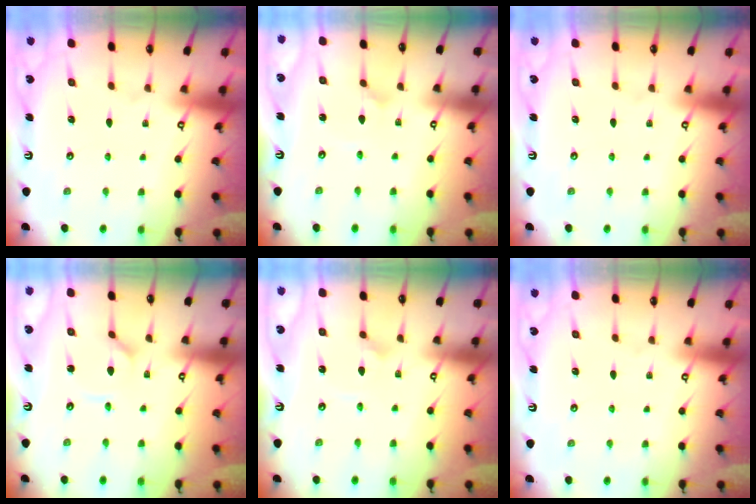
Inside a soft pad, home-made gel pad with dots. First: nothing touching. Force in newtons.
{"total": 0.9, "press": 0.9, "slide": 0.0}
{"total": 0.0}
{"total": 1.1, "press": 1.1, "slide": 0.2}
{"total": 2.0, "press": 2.0, "slide": 0.1}
{"total": 0.0}